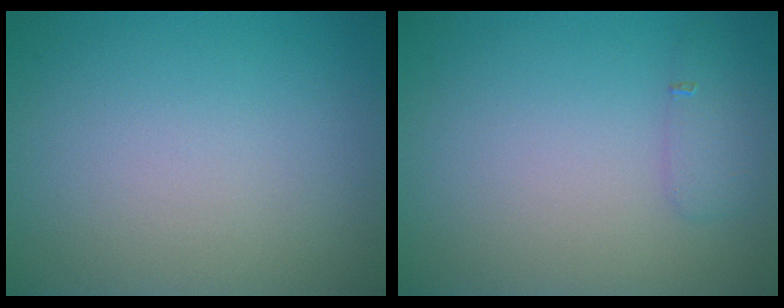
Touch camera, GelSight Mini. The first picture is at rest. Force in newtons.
{"total": 1.4, "press": 1.4, "slide": 0.0}